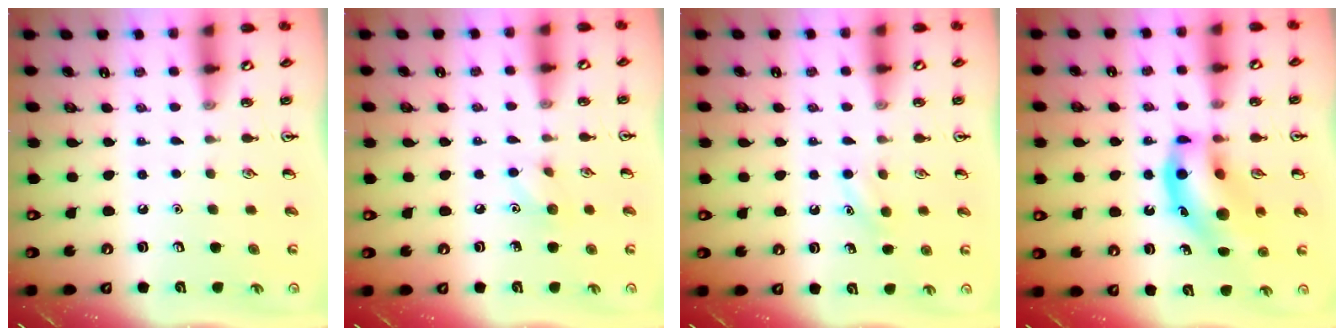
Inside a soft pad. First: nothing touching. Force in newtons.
{"total": 5.2, "press": 5.0, "slide": 1.7}
{"total": 4.9, "press": 4.7, "slide": 1.3}
{"total": 16.5, "press": 16.0, "slide": 3.7}